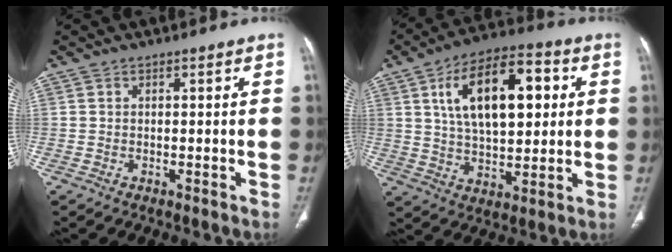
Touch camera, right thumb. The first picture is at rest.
{"total": 18.4, "force": [4.8, 9.3, 15.1], "torque": [-0.221, 0.007, 0.080]}